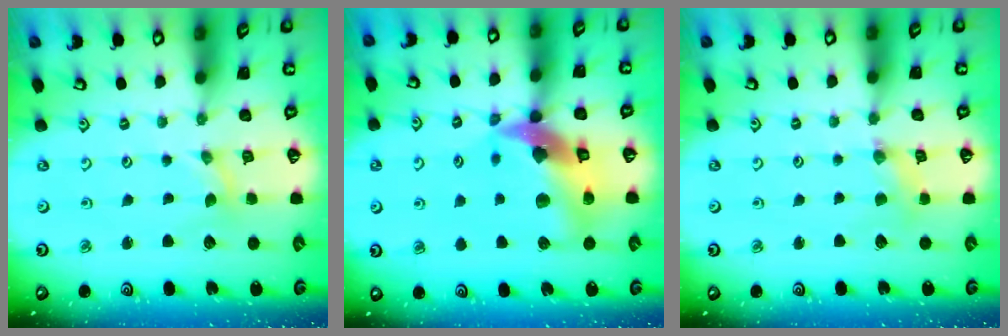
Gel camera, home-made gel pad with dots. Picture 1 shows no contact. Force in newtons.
{"total": 16.3, "press": 16.1, "slide": 2.4}
{"total": 2.4, "press": 2.4, "slide": 0.2}